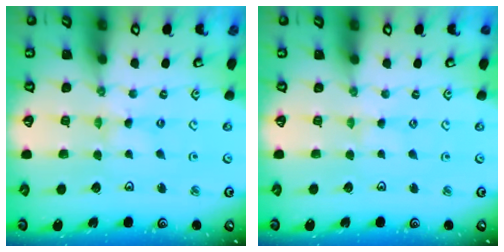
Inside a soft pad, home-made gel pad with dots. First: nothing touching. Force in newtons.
{"total": 0.7, "press": 0.7, "slide": 0.2}